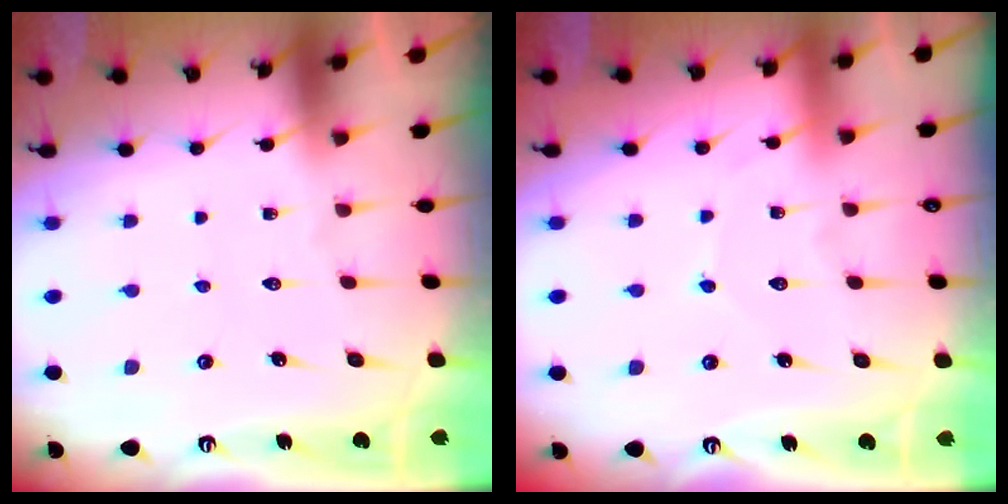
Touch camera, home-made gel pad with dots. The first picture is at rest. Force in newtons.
{"total": 3.3, "press": 3.3, "slide": 0.2}